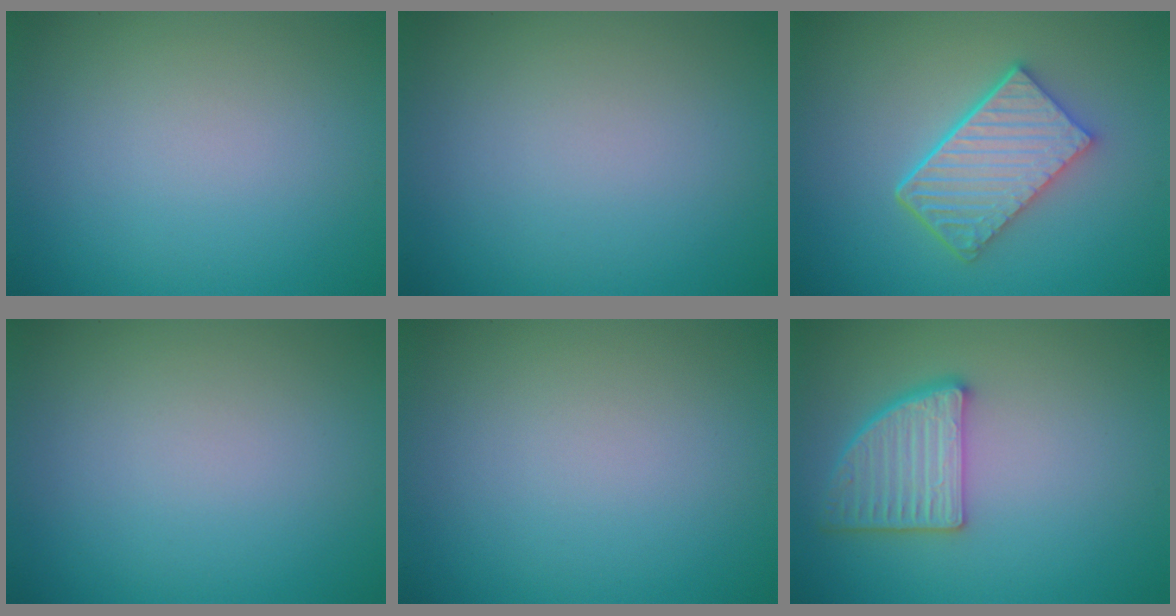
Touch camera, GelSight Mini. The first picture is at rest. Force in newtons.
{"total": 0.0}
{"total": 5.6, "press": 4.2, "slide": 3.7}
{"total": 0.0}
{"total": 0.0}
{"total": 4.2, "press": 3.9, "slide": 1.6}